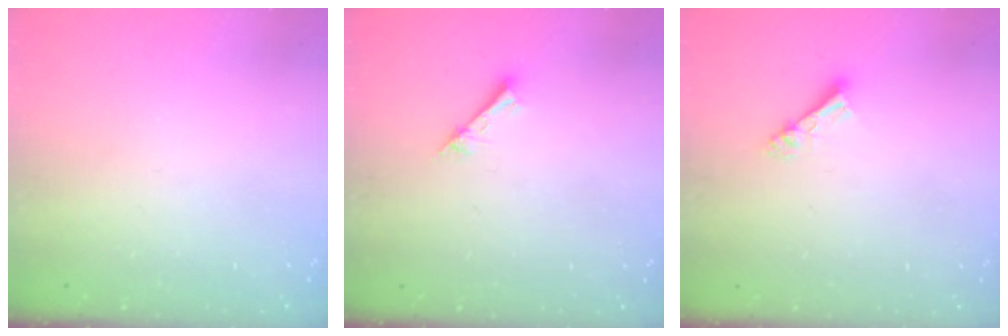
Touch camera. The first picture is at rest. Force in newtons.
{"total": 1.6, "press": 1.6, "slide": 0.2}
{"total": 4.3, "press": 4.3, "slide": 0.3}